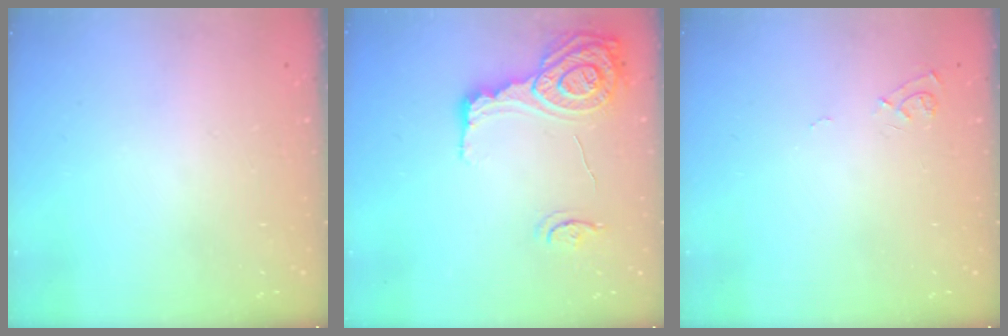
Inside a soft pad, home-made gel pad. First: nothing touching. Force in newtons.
{"total": 16.9, "press": 16.8, "slide": 1.4}
{"total": 6.8, "press": 6.8, "slide": 0.6}